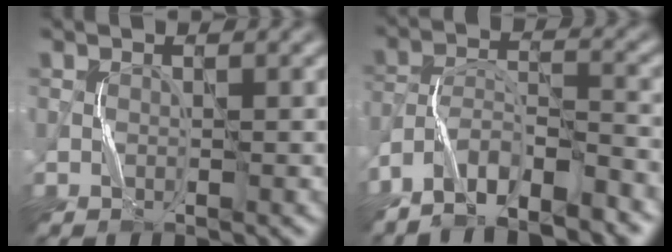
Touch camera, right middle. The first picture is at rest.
{"total": 7.6, "force": [-6.3, 1.7, 3.8], "torque": [-0.070, 0.001, -0.114]}